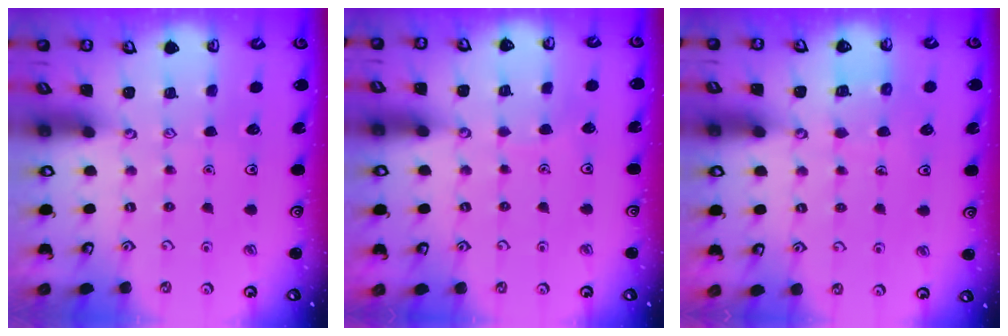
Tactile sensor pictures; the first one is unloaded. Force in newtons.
{"total": 2.7, "press": 2.7, "slide": 0.2}
{"total": 5.3, "press": 5.3, "slide": 0.5}